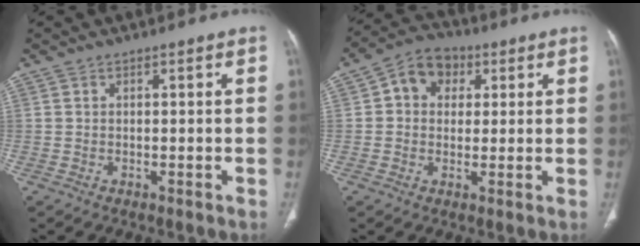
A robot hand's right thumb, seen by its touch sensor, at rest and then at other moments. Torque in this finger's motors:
{"motor_torque": [-0.17, 0.21, 0.22, -0.11, 0.02]}